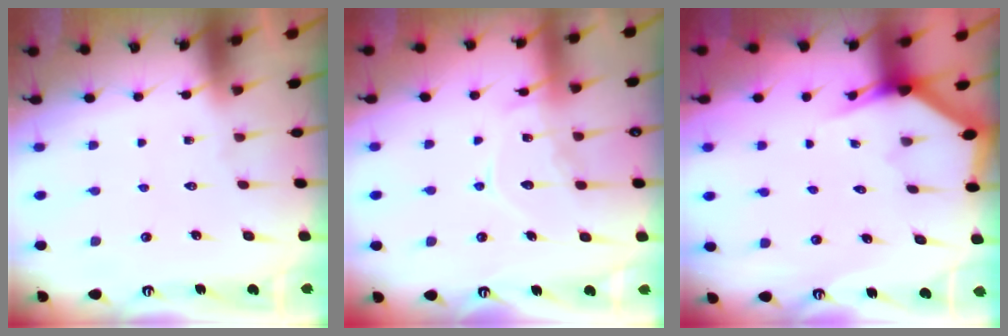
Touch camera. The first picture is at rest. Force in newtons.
{"total": 12.1, "press": 12.0, "slide": 1.0}
{"total": 2.9, "press": 2.9, "slide": 0.1}